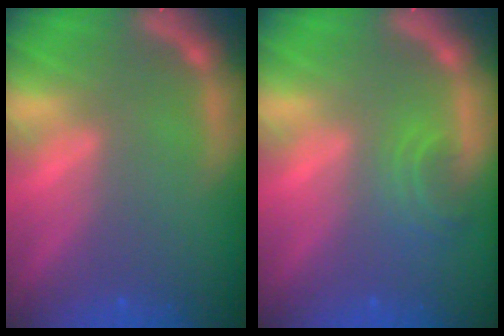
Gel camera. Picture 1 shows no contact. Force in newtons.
{"total": 2.4}